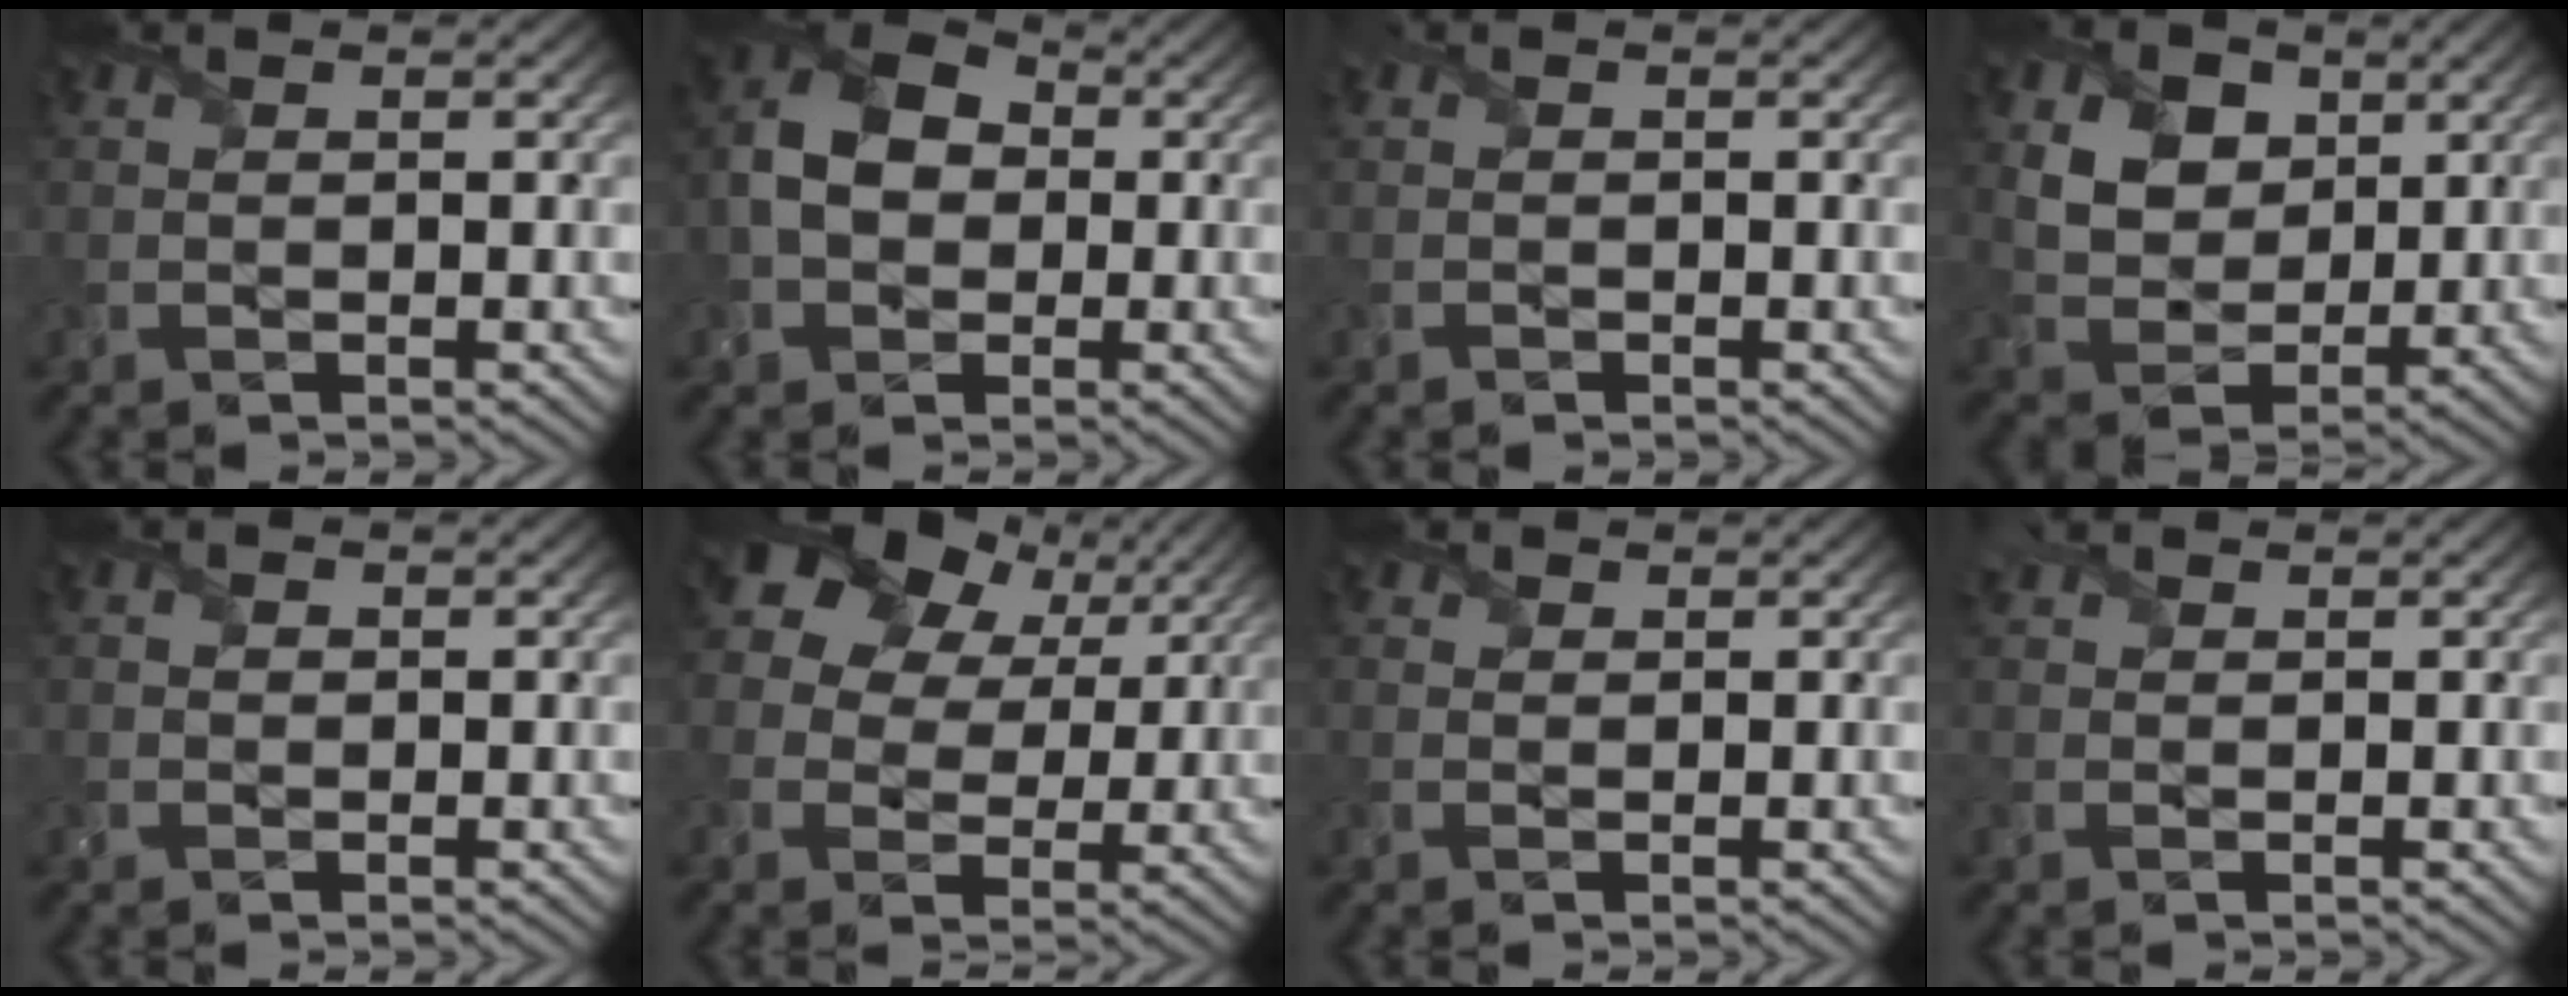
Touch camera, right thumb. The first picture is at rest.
{"total": 7.4, "force": [-0.3, 5.7, 4.8], "torque": [-0.109, 0.010, -0.017]}
{"total": 0.5, "force": [-0.3, 0.4, -0.1], "torque": [0.000, -0.003, -0.012]}
{"total": 10.0, "force": [4.3, 7.4, 5.2], "torque": [-0.158, 0.002, 0.084]}
{"total": 0.7, "force": [0.1, 0.6, 0.2], "torque": [-0.012, -0.002, 0.000]}
{"total": 13.2, "force": [6.5, 9.3, 6.7], "torque": [-0.161, 0.048, 0.110]}
{"total": 1.0, "force": [0.7, 0.6, 0.0], "torque": [-0.005, -0.001, 0.011]}
{"total": 1.7, "force": [1.4, 0.7, 0.5], "torque": [-0.018, 0.009, 0.025]}